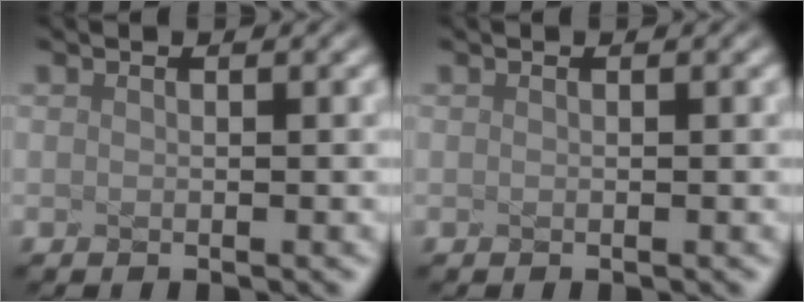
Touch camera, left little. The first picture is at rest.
{"total": 0.0}